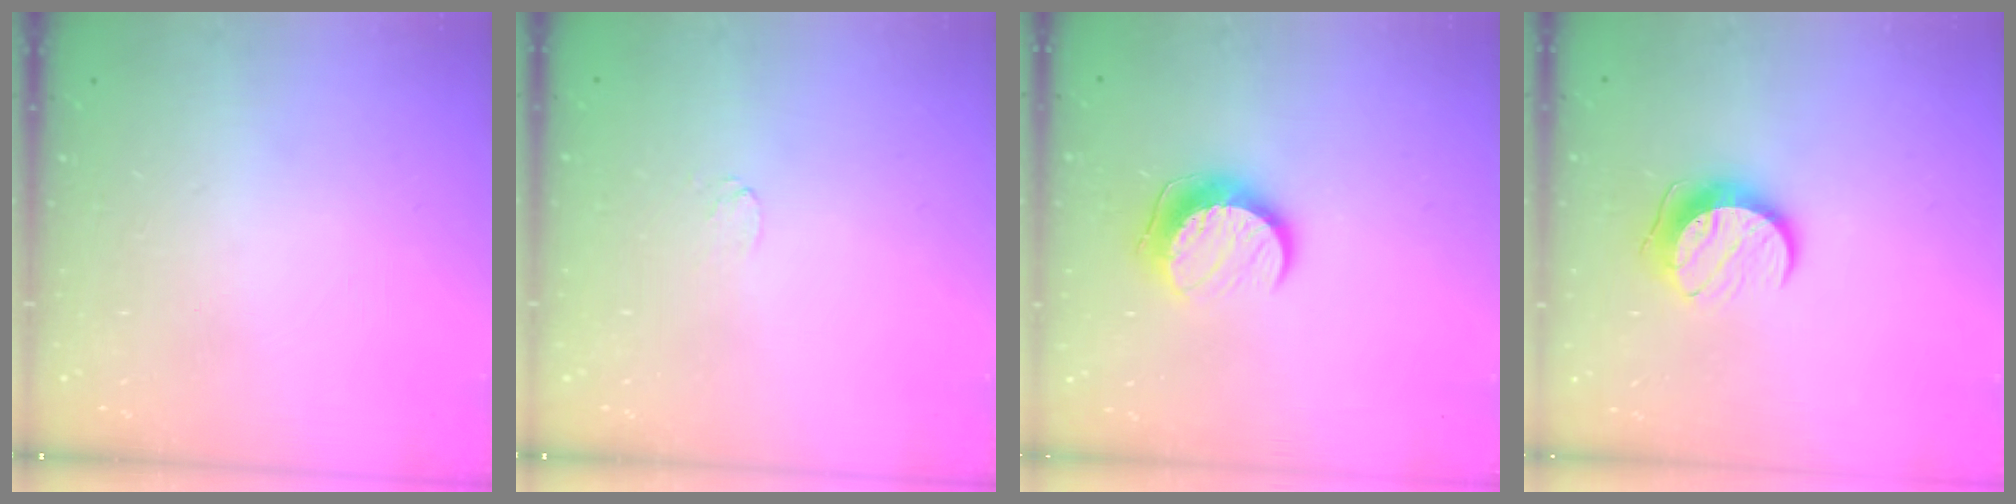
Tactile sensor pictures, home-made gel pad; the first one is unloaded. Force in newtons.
{"total": 2.9, "press": 2.9, "slide": 0.3}
{"total": 10.3, "press": 10.3, "slide": 0.3}
{"total": 9.7, "press": 9.7, "slide": 0.5}